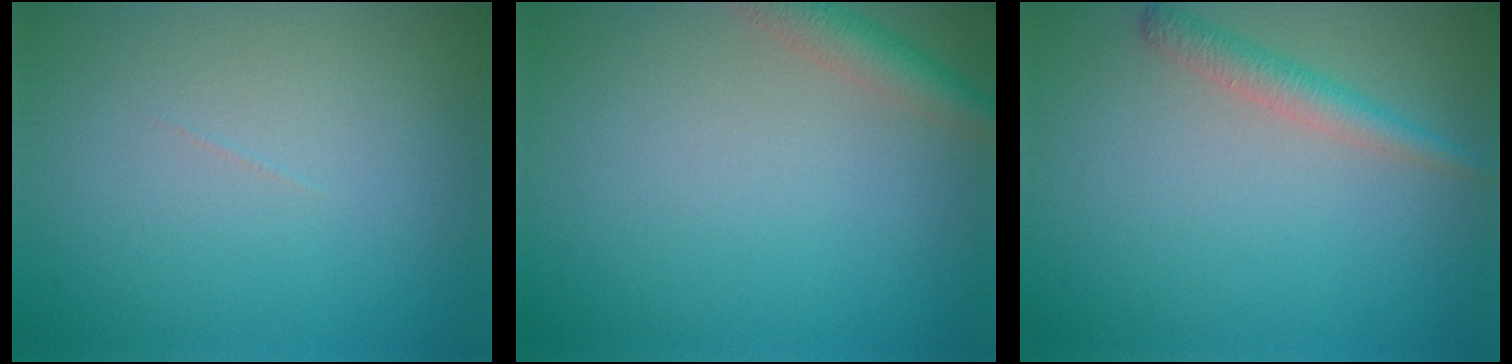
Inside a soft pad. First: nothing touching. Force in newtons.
{"total": 2.9, "press": 2.9, "slide": 0.2}
{"total": 2.2, "press": 2.2, "slide": 0.1}